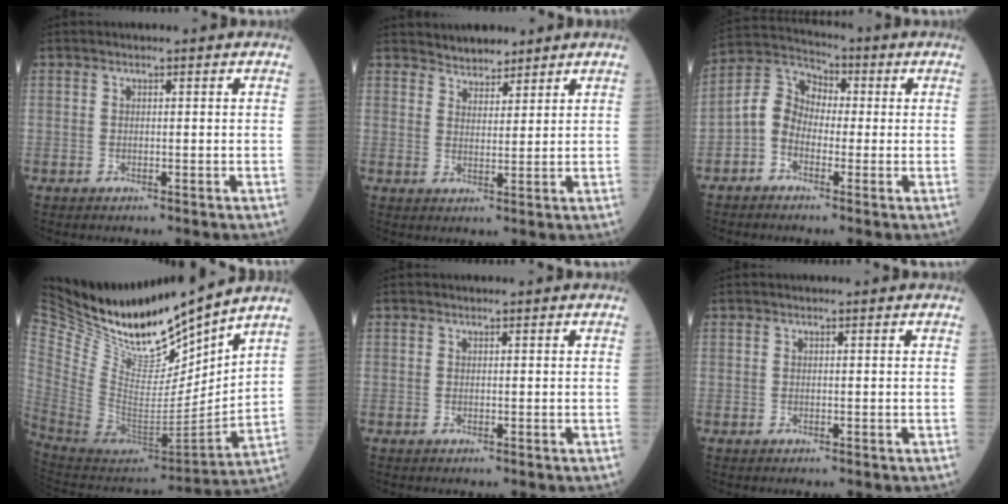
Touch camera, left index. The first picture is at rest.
{"total": 3.8, "force": [3.5, 1.4, 0.3], "torque": [-0.008, 0.015, 0.059]}
{"total": 6.6, "force": [-1.8, 5.3, 3.5], "torque": [-0.081, 0.029, -0.049]}
{"total": 17.3, "force": [16.1, 2.0, 6.1], "torque": [-0.134, -0.054, 0.309]}
{"total": 0.0}
{"total": 0.0}